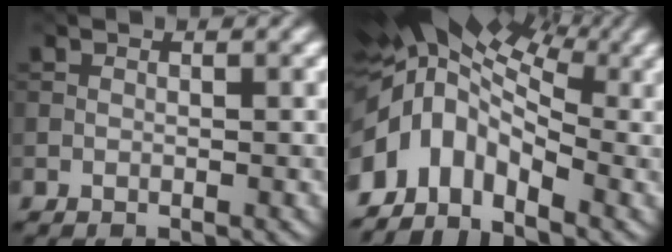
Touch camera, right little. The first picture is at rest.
{"total": 11.8, "force": [-1.0, 7.7, 8.9], "torque": [-0.179, -0.006, -0.019]}